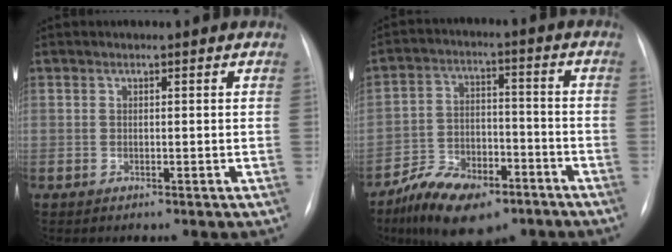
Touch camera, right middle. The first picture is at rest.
{"total": 13.0, "force": [-8.9, 5.9, 7.5], "torque": [-0.128, 0.004, -0.149]}